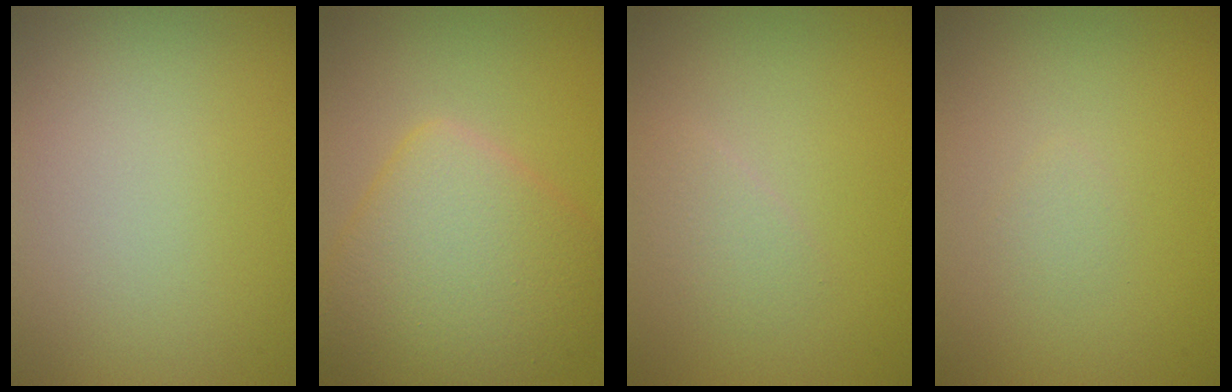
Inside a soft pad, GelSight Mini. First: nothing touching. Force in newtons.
{"total": 7.0, "press": 7.0, "slide": 0.3}
{"total": 1.3, "press": 1.3, "slide": 0.1}
{"total": 0.7, "press": 0.7, "slide": 0.0}